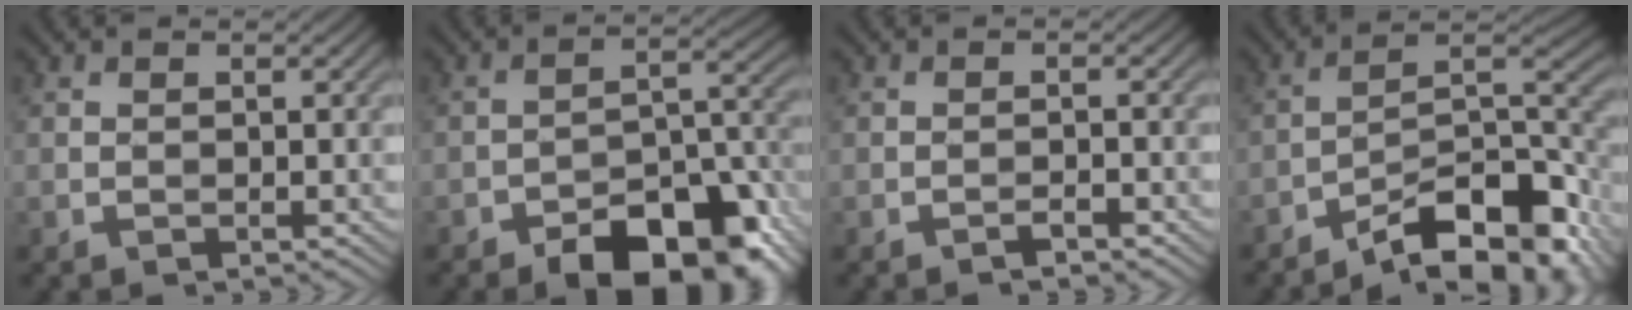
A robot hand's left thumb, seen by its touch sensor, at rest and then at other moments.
{"total": 14.3, "force": [-9.4, 6.2, 8.8], "torque": [-0.126, -0.009, -0.148]}
{"total": 1.4, "force": [-1.1, 0.2, 0.9], "torque": [-0.012, 0.004, -0.020]}
{"total": 13.3, "force": [-9.4, 4.0, 8.6], "torque": [-0.131, 0.001, -0.168]}